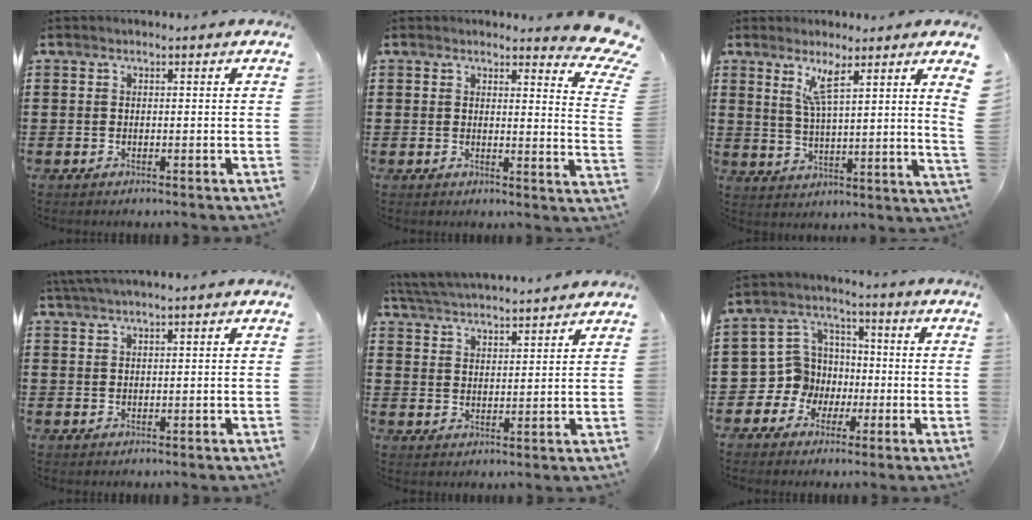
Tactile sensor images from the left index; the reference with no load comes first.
{"total": 4.8, "force": [4.1, 0.5, 2.5], "torque": [-0.033, -0.024, 0.066]}
{"total": 6.7, "force": [4.7, -0.1, 4.9], "torque": [-0.097, -0.019, 0.077]}
{"total": 1.6, "force": [1.3, -0.3, 0.9], "torque": [-0.017, -0.001, 0.024]}
{"total": 4.6, "force": [4.6, -0.2, 0.5], "torque": [-0.029, -0.024, 0.080]}
{"total": 7.7, "force": [-1.3, 7.5, 1.1], "torque": [-0.070, 0.002, -0.025]}